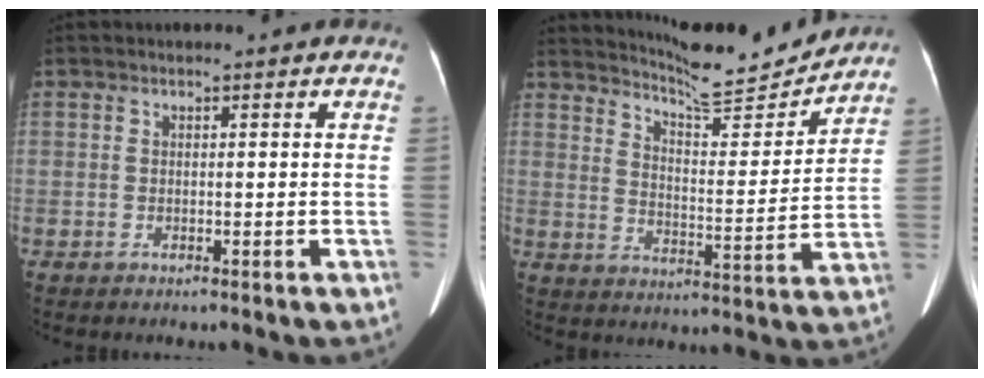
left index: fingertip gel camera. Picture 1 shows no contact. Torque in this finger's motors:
{"motor_torque": [0.81, -1.33, 0.09, 0.05]}